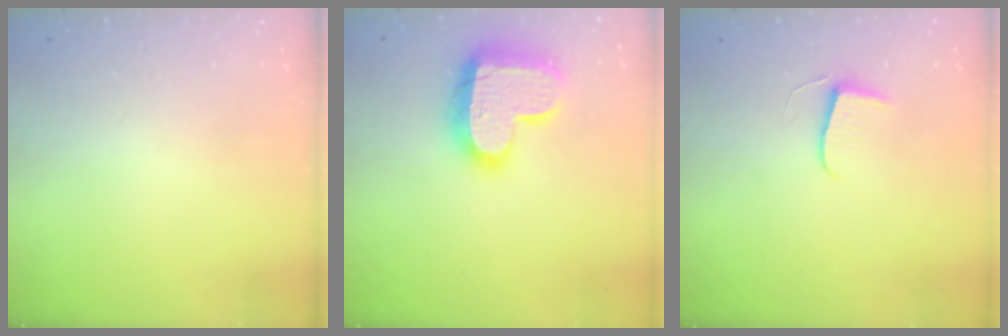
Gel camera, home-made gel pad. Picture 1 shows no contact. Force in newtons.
{"total": 18.3, "press": 18.2, "slide": 1.2}
{"total": 5.9, "press": 5.8, "slide": 0.6}